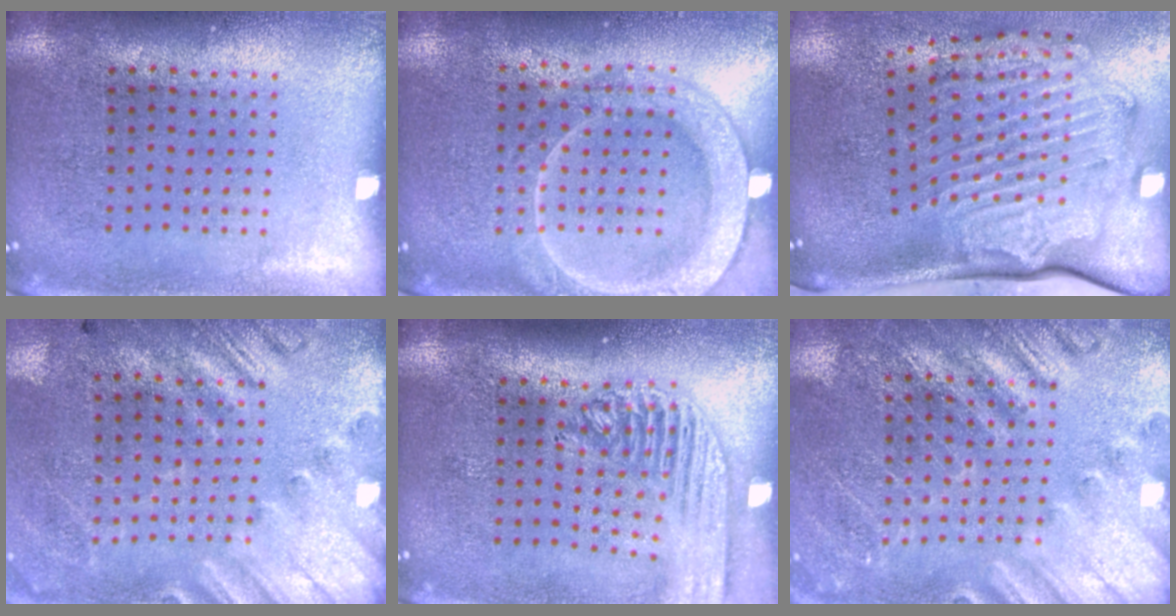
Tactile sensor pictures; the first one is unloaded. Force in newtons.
{"total": 2.0, "press": 1.9, "slide": 0.3}
{"total": 2.8, "press": 2.3, "slide": 1.7}
{"total": 2.6, "press": 1.8, "slide": 1.8}
{"total": 2.1, "press": 1.8, "slide": 1.1}
{"total": 2.4, "press": 2.4, "slide": 0.3}